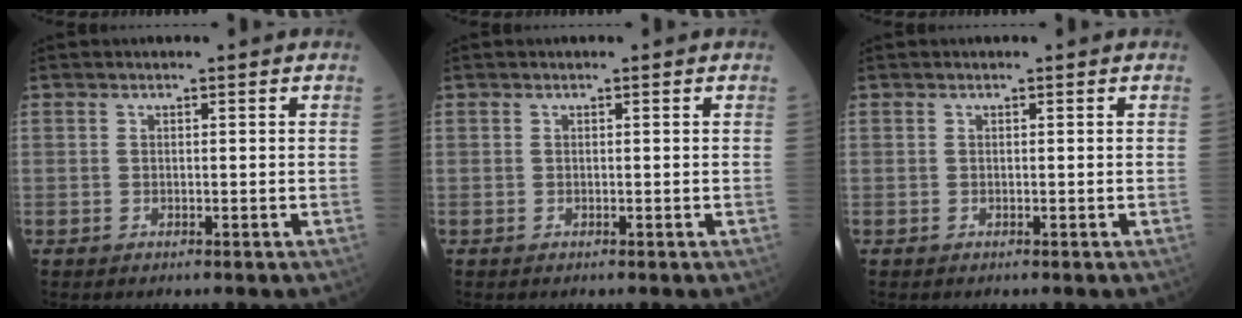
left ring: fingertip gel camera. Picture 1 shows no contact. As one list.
[{"total": 0.0}, {"total": 0.0}]